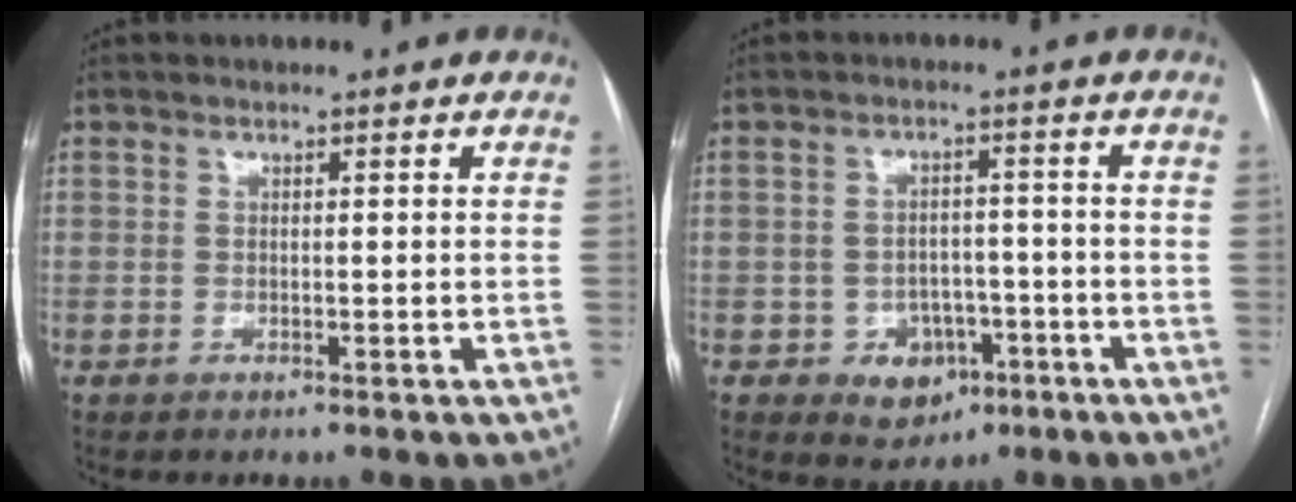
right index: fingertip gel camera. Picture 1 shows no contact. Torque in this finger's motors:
{"motor_torque": [0.45, -0.12, 0.21, 0.03]}